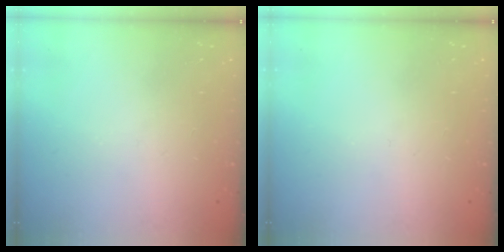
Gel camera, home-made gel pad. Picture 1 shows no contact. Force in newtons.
{"total": 0.0}